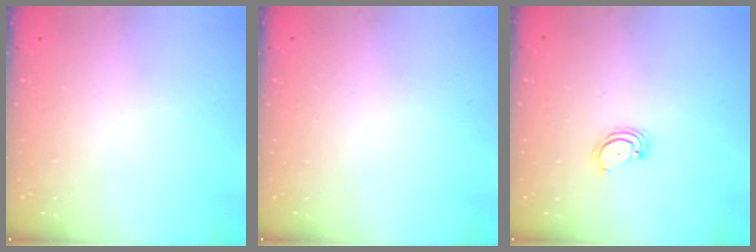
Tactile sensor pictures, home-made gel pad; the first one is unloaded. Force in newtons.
{"total": 0.0}
{"total": 2.5, "press": 2.5, "slide": 0.3}